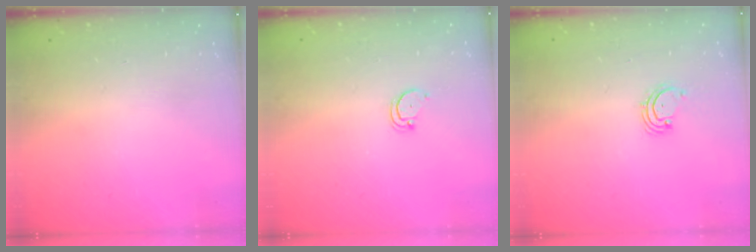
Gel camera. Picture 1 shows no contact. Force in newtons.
{"total": 2.7, "press": 2.7, "slide": 0.2}
{"total": 2.1, "press": 2.1, "slide": 0.3}